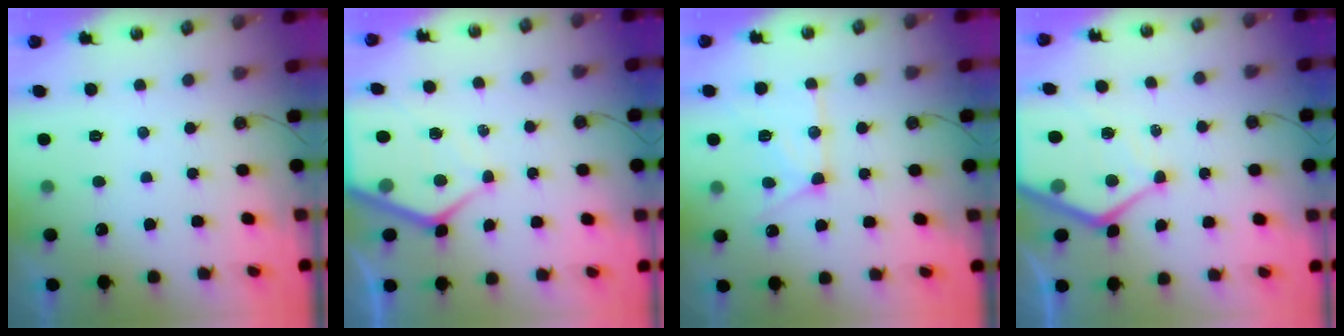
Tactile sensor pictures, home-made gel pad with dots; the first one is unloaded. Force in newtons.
{"total": 9.2, "press": 9.2, "slide": 0.9}
{"total": 14.9, "press": 14.8, "slide": 1.2}
{"total": 12.3, "press": 12.2, "slide": 1.2}